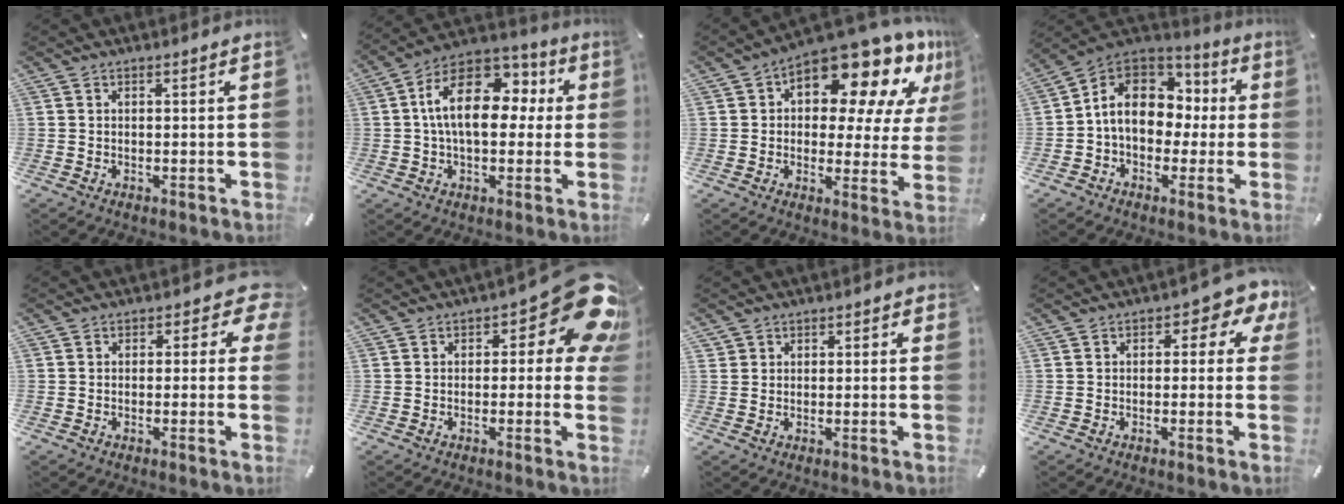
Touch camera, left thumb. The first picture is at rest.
{"total": 17.0, "force": [3.1, 10.5, 13.1], "torque": [-0.223, -0.001, 0.053]}
{"total": 17.4, "force": [11.2, 8.2, 10.5], "torque": [-0.141, -0.093, 0.184]}
{"total": 13.4, "force": [0.6, 10.8, 7.9], "torque": [-0.151, 0.007, 0.014]}
{"total": 5.6, "force": [1.2, 3.6, 4.1], "torque": [-0.045, -0.002, 0.017]}
{"total": 14.5, "force": [5.9, 6.5, 11.6], "torque": [-0.138, -0.044, 0.101]}
{"total": 2.1, "force": [0.6, 2.0, 0.2], "torque": [0.011, -0.001, 0.006]}
{"total": 5.5, "force": [1.3, 3.1, 4.4], "torque": [-0.056, -0.003, 0.014]}